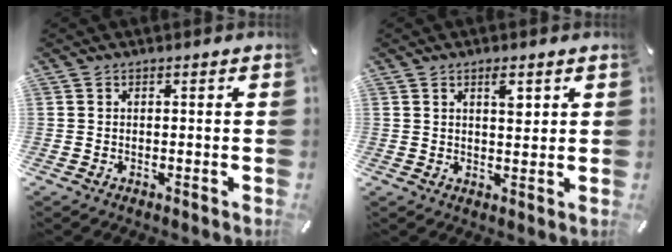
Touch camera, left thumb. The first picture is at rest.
{"total": 3.9, "force": [1.9, 1.5, 3.0], "torque": [-0.032, -0.009, 0.024]}